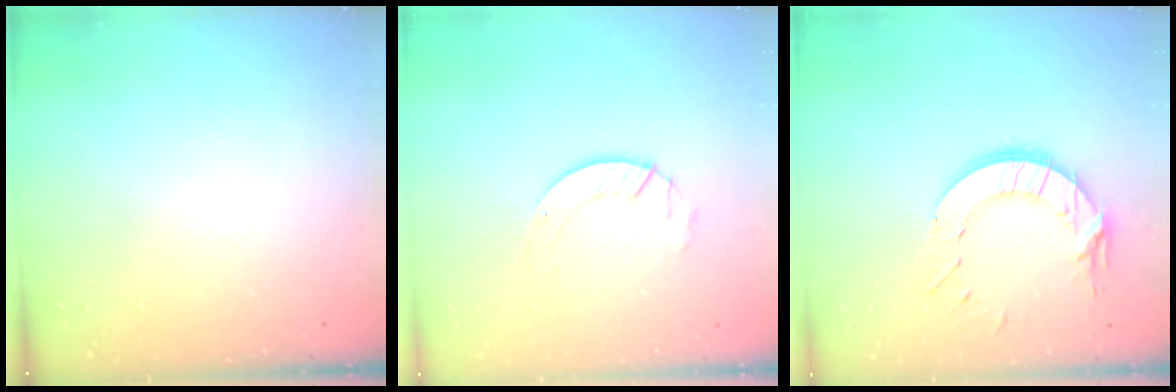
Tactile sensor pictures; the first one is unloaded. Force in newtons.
{"total": 3.6, "press": 3.6, "slide": 0.4}
{"total": 12.2, "press": 12.2, "slide": 0.7}